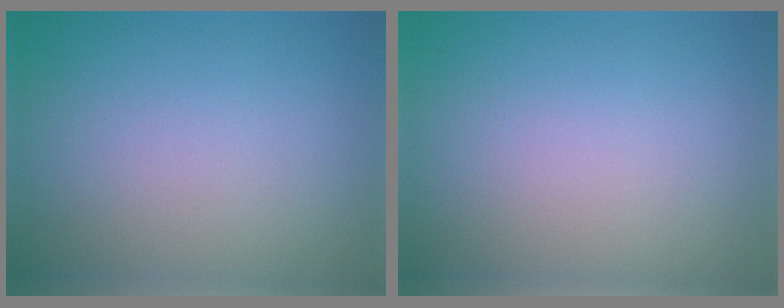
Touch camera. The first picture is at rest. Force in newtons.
{"total": 0.0}